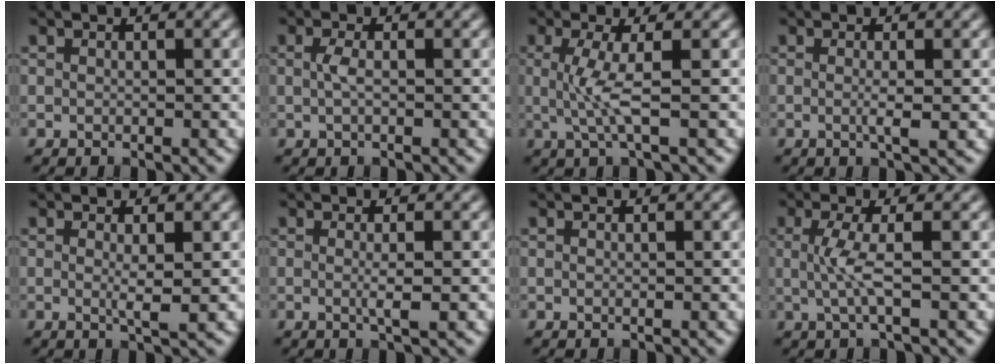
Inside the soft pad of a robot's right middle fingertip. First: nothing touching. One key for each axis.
{"total": 1.4, "fx": 0.0, "fy": 0.4, "fz": 1.3, "tx": -0.030, "ty": 0.001, "tz": 0.000}
{"total": 3.1, "fx": 0.0, "fy": 0.4, "fz": 3.1, "tx": -0.076, "ty": -0.004, "tz": 0.000}
{"total": 1.9, "fx": -0.2, "fy": 0.3, "fz": 1.9, "tx": -0.034, "ty": -0.005, "tz": -0.006}
{"total": 1.8, "fx": 0.1, "fy": 0.1, "fz": 1.8, "tx": -0.034, "ty": -0.006, "tz": -0.001}
{"total": 1.9, "fx": -0.2, "fy": 0.3, "fz": 1.9, "tx": -0.033, "ty": -0.006, "tz": -0.006}
{"total": 0.0}
{"total": 2.7, "fx": 0.0, "fy": 0.4, "fz": 2.7, "tx": -0.065, "ty": -0.002, "tz": 0.000}